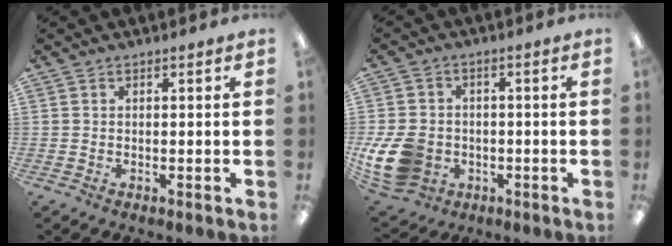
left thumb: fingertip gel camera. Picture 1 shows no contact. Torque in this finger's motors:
{"motor_torque": [0.37, 1.50, 1.13, 0.36, 0.10]}